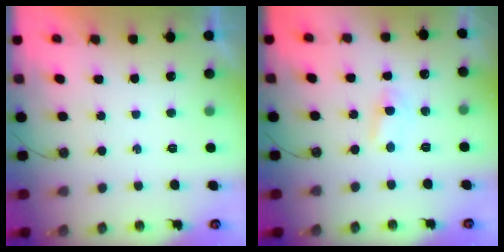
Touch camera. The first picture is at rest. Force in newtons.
{"total": 2.7, "press": 2.7, "slide": 0.3}